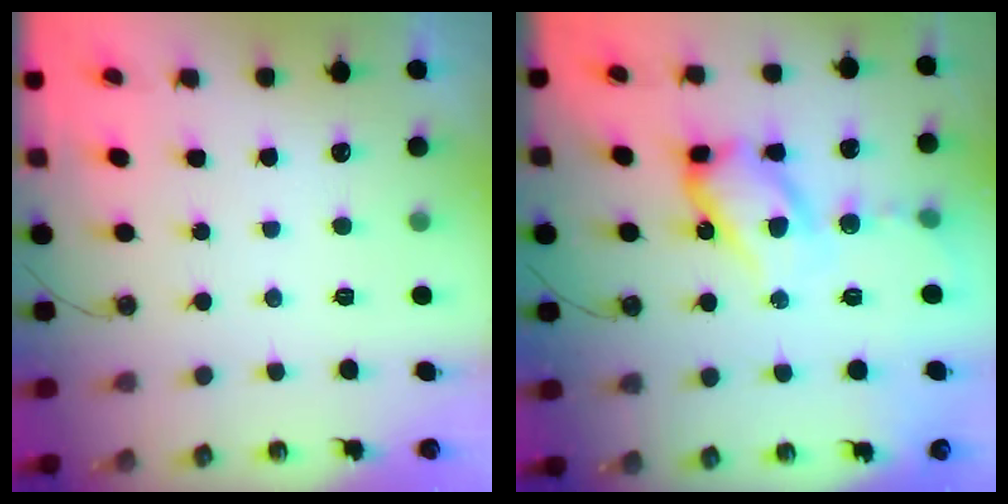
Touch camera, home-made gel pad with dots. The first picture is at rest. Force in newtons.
{"total": 15.5, "press": 15.2, "slide": 3.1}